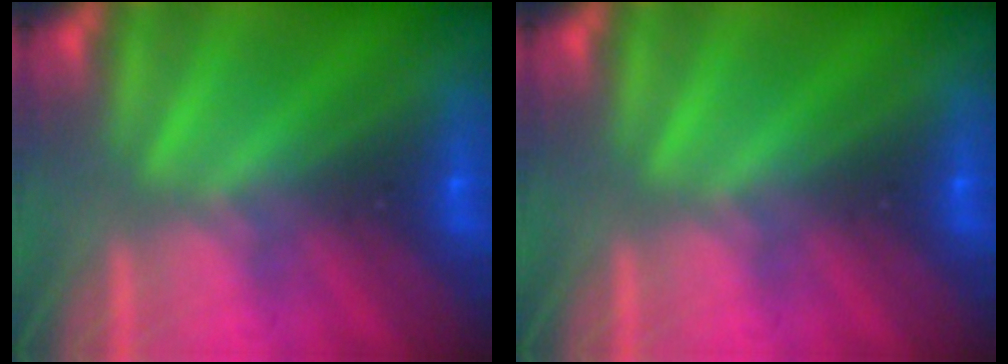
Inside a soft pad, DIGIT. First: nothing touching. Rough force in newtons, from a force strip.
{"total": 0.0}